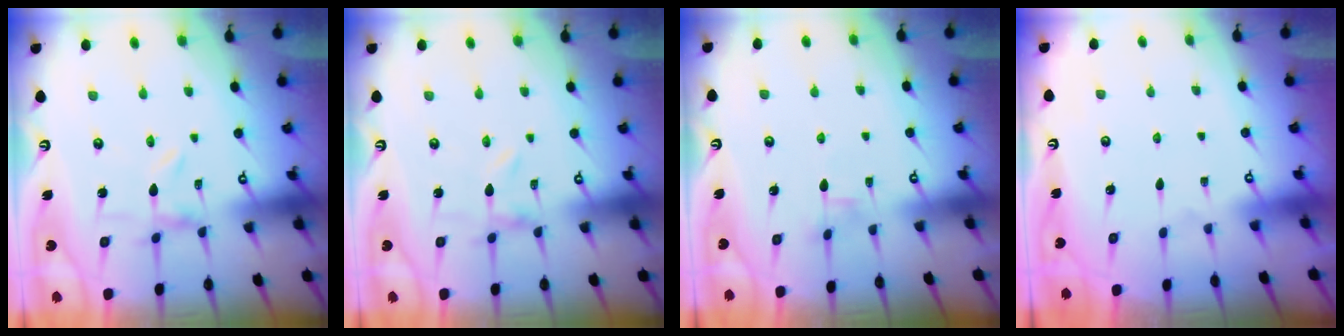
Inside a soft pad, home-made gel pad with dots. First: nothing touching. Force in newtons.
{"total": 0.0}
{"total": 1.9, "press": 1.9, "slide": 0.2}
{"total": 1.6, "press": 1.6, "slide": 0.2}